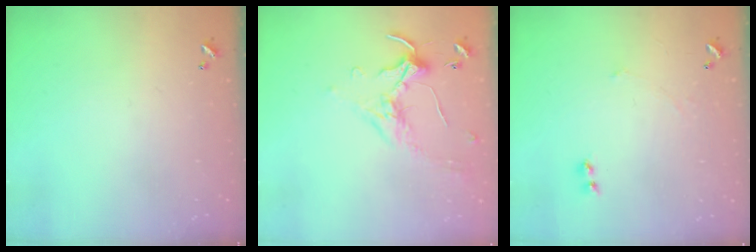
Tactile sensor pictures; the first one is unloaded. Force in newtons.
{"total": 0.0}
{"total": 2.4, "press": 2.3, "slide": 0.5}